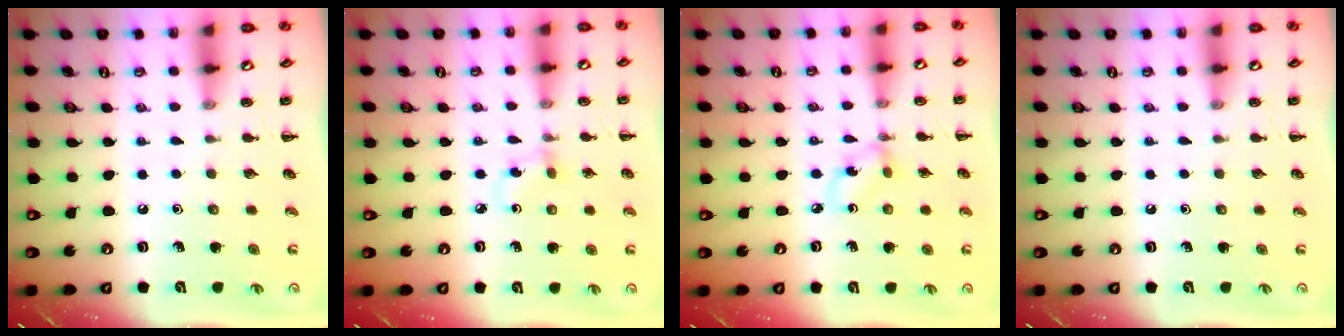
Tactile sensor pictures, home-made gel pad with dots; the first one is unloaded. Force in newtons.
{"total": 3.5, "press": 3.2, "slide": 1.5}
{"total": 2.9, "press": 2.8, "slide": 0.6}
{"total": 0.0}